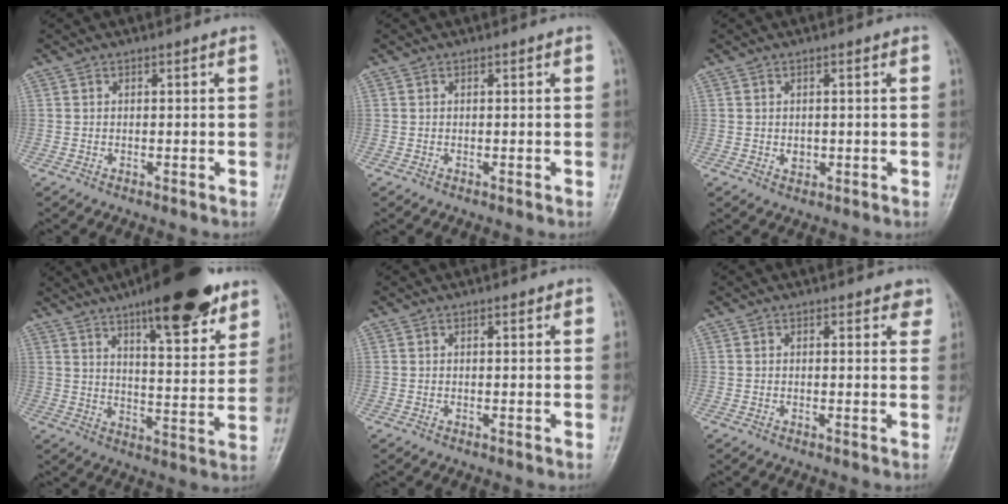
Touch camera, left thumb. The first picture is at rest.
{"total": 0.0}
{"total": 1.8, "force": [0.1, 1.4, 1.1], "torque": [-0.008, -0.001, 0.005]}
{"total": 19.4, "force": [12.6, 5.6, 13.6], "torque": [-0.164, -0.058, 0.189]}
{"total": 0.7, "force": [0.5, 0.3, 0.5], "torque": [-0.007, -0.001, 0.005]}
{"total": 2.4, "force": [1.6, 1.2, 1.2], "torque": [0.009, -0.005, 0.013]}